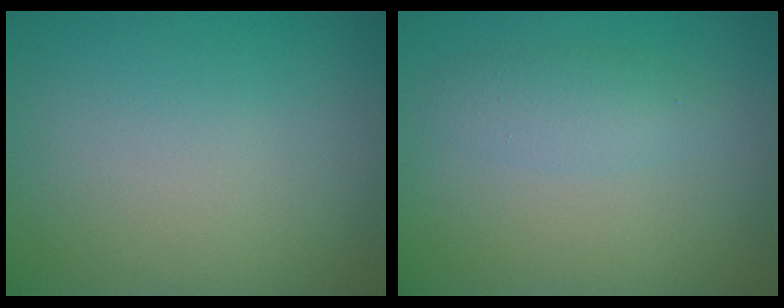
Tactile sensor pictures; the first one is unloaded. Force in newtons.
{"total": 2.2, "press": 2.2, "slide": 0.1}